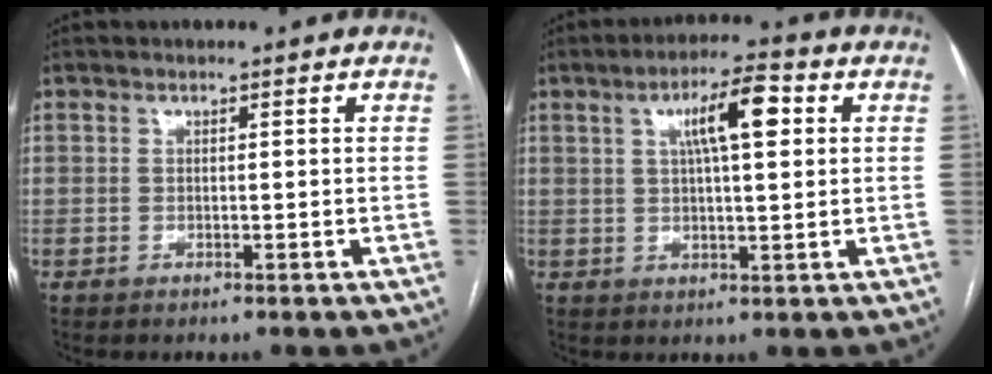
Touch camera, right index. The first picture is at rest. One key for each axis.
{"total": 8.0, "fx": 2.6, "fy": 1.5, "fz": 7.4, "tx": -0.127, "ty": 0.018, "tz": 0.041}